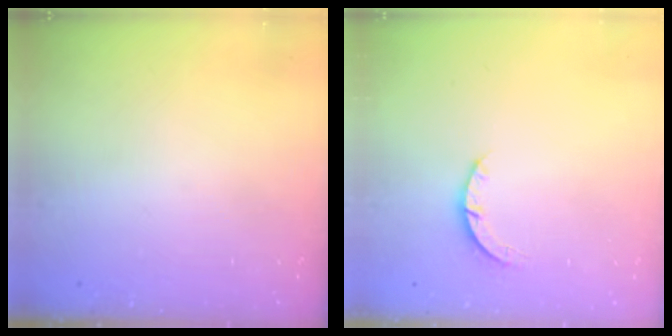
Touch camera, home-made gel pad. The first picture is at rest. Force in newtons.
{"total": 2.9, "press": 2.9, "slide": 0.4}